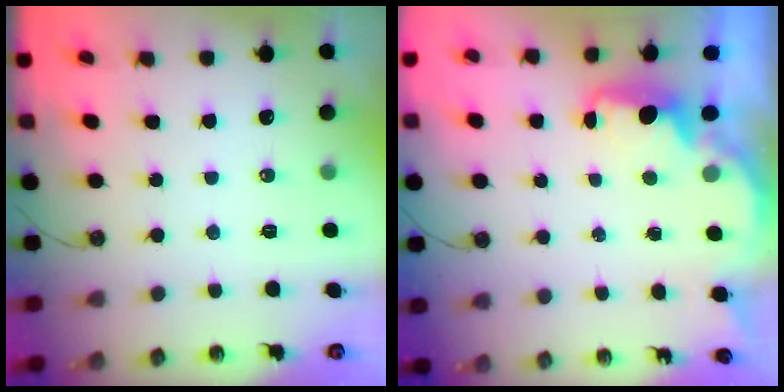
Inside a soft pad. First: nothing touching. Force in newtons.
{"total": 2.5, "press": 2.3, "slide": 0.8}